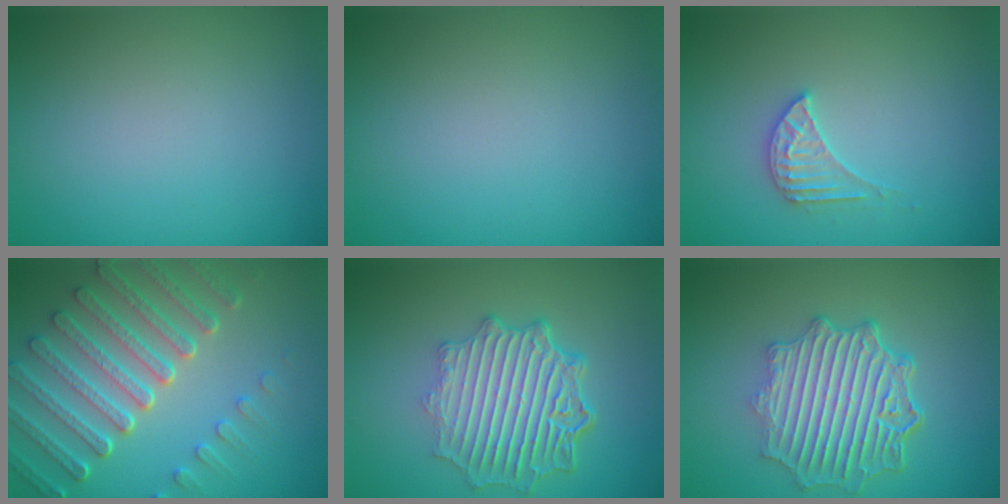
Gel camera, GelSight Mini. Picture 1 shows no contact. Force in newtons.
{"total": 0.0}
{"total": 2.3, "press": 2.3, "slide": 0.3}
{"total": 7.1, "press": 5.4, "slide": 4.7}
{"total": 7.1, "press": 5.4, "slide": 4.7}
{"total": 6.6, "press": 5.1, "slide": 4.1}